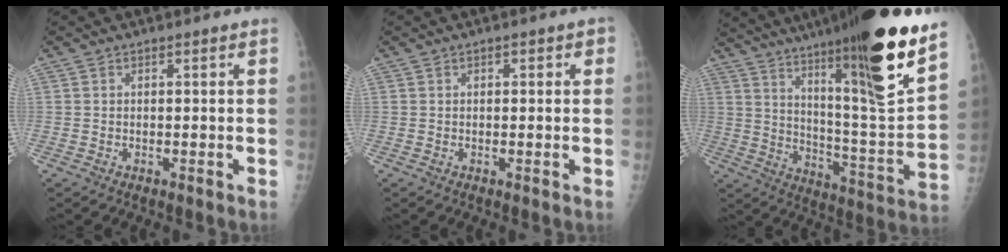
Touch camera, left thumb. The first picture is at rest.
{"total": 1.6, "force": [0.5, 1.0, 1.1], "torque": [-0.004, 0.003, 0.003]}
{"total": 27.3, "force": [17.4, 2.6, 20.8], "torque": [-0.303, -0.074, 0.282]}